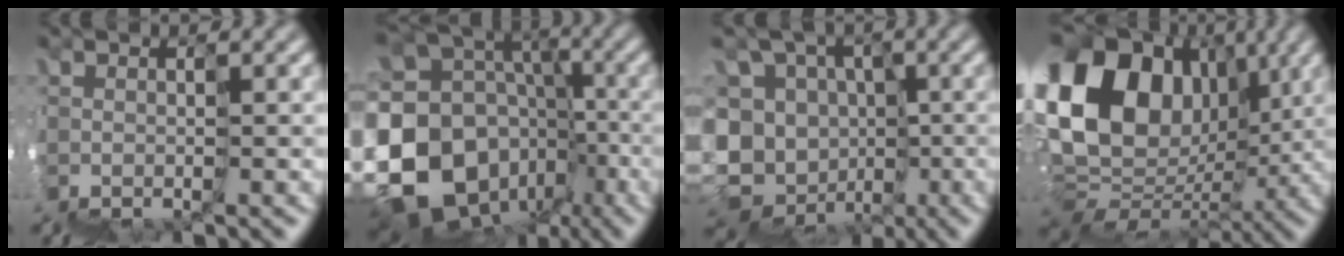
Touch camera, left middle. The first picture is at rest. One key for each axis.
{"total": 13.6, "fx": -4.6, "fy": 11.6, "fz": 5.5, "tx": -0.115, "ty": 0.002, "tz": -0.072}
{"total": 10.7, "fx": -3.4, "fy": 10.0, "fz": 1.7, "tx": -0.061, "ty": 0.024, "tz": -0.050}
{"total": 12.6, "fx": 5.7, "fy": 9.0, "fz": 6.8, "tx": -0.104, "ty": 0.060, "tz": 0.096}